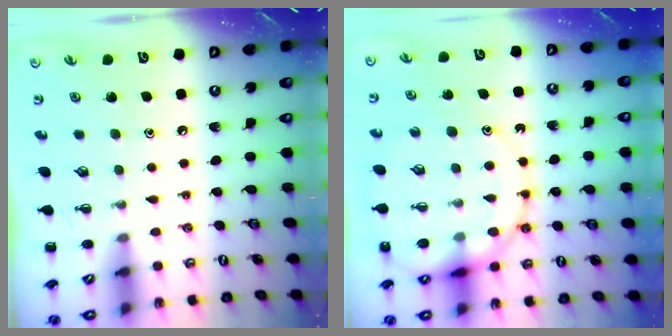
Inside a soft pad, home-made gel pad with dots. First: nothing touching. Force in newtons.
{"total": 18.6, "press": 18.2, "slide": 4.0}